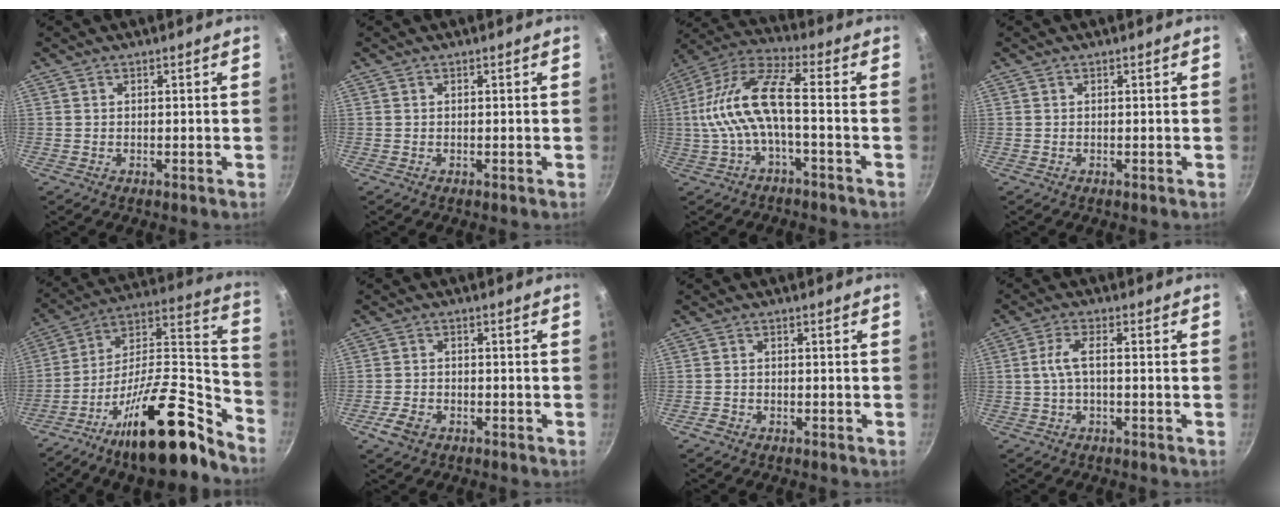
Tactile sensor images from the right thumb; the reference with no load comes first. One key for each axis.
{"total": 0.0}
{"total": 12.9, "fx": -2.0, "fy": 4.1, "fz": 12.1, "tx": -0.258, "ty": 0.039, "tz": -0.048}
{"total": 0.0}
{"total": 25.4, "fx": -17.5, "fy": 7.4, "fz": 16.9, "tx": -0.195, "ty": 0.111, "tz": -0.306}
{"total": 4.1, "fx": -2.3, "fy": 2.5, "fz": 2.2, "tx": -0.045, "ty": 0.018, "tz": -0.044}
{"total": 1.4, "fx": -1.1, "fy": 0.8, "fz": 0.3, "tx": -0.014, "ty": 0.015, "tz": -0.022}
{"total": 4.1, "fx": -0.7, "fy": 1.4, "fz": 3.8, "tx": -0.089, "ty": 0.018, "tz": -0.018}